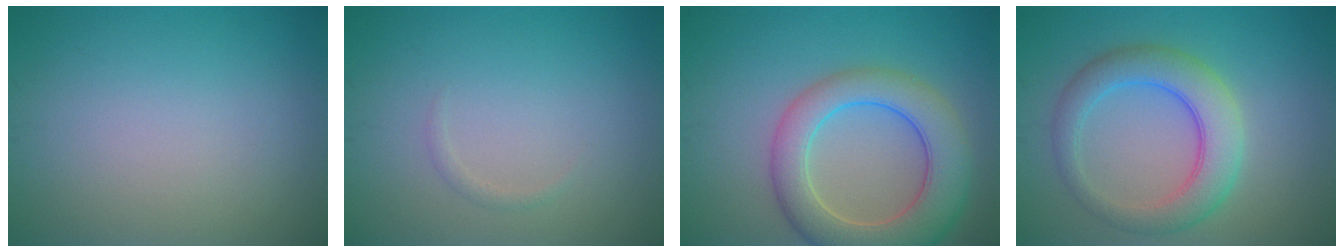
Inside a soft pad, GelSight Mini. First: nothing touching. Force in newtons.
{"total": 0.7, "press": 0.7, "slide": 0.0}
{"total": 7.6, "press": 7.5, "slide": 0.4}
{"total": 5.4, "press": 5.4, "slide": 0.0}